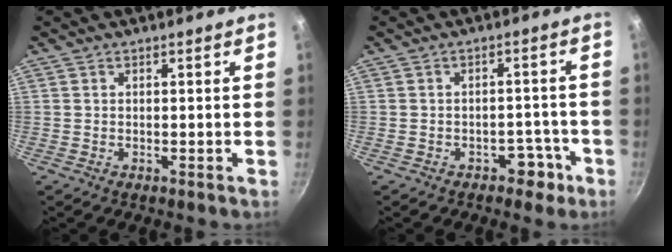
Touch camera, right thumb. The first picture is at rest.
{"total": 4.2, "force": [-2.6, 2.8, 1.9], "torque": [-0.001, 0.029, -0.034]}